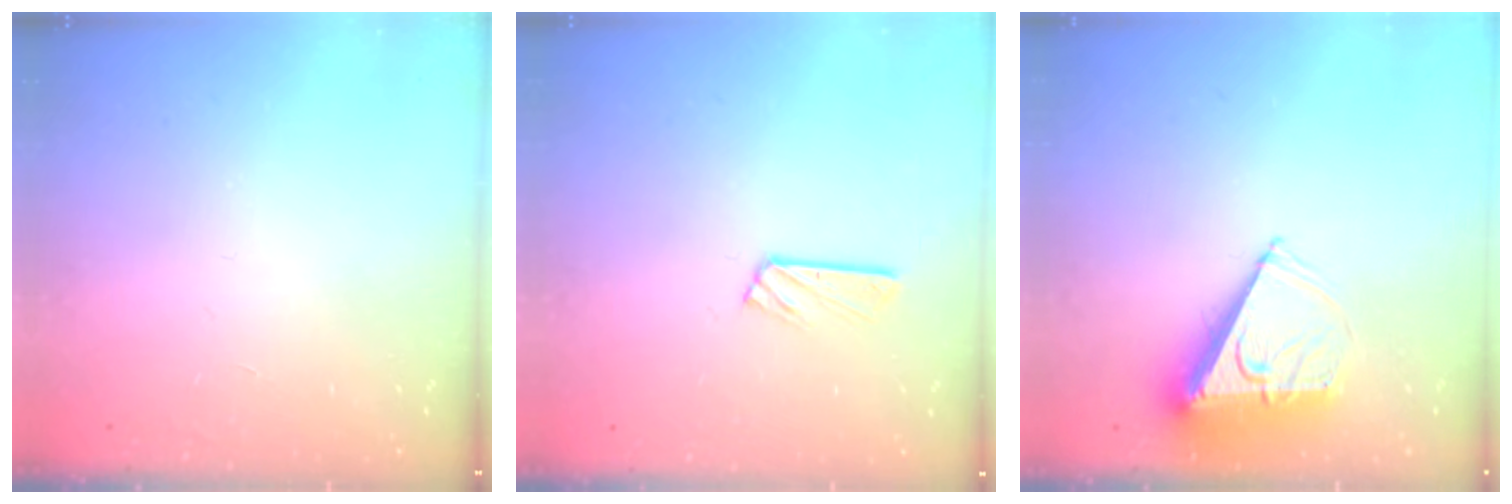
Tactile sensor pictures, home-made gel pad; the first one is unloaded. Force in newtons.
{"total": 4.6, "press": 4.5, "slide": 0.5}
{"total": 8.3, "press": 8.3, "slide": 0.4}